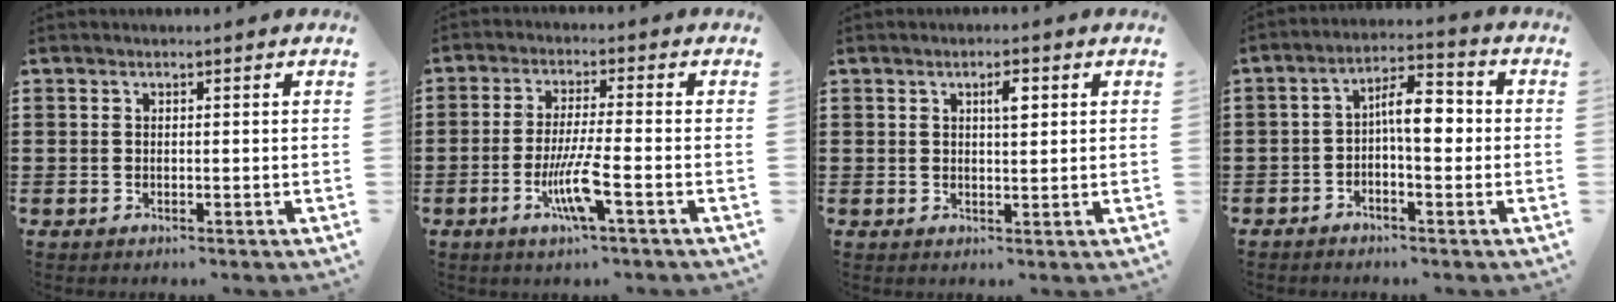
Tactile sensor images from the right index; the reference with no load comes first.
{"total": 7.3, "force": [-2.8, 0.5, 6.7], "torque": [-0.135, -0.016, -0.056]}
{"total": 2.8, "force": [1.0, 0.8, 2.5], "torque": [-0.043, 0.003, 0.013]}
{"total": 6.1, "force": [-0.7, 2.1, 5.7], "torque": [-0.094, 0.009, -0.017]}